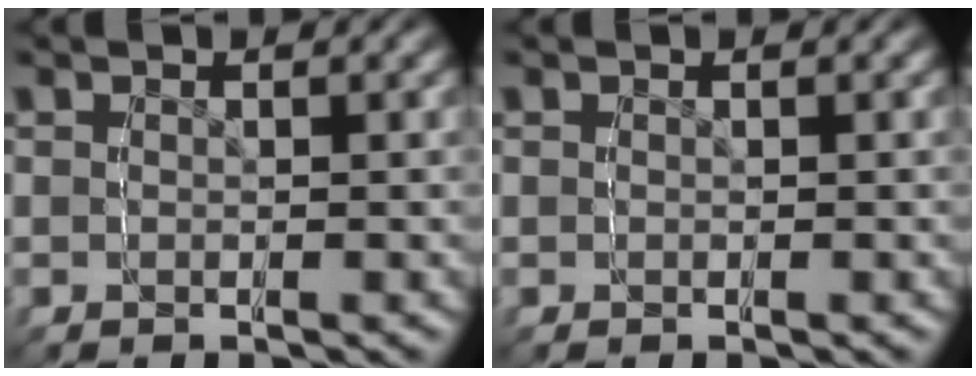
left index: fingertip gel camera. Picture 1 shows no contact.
{"total": 0.0}